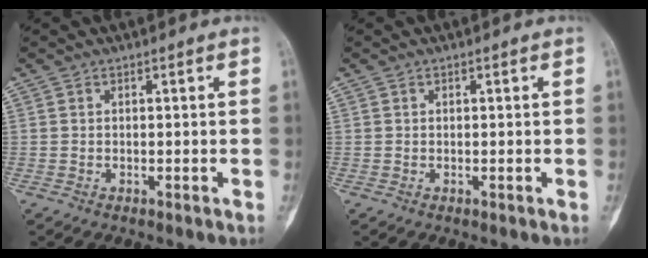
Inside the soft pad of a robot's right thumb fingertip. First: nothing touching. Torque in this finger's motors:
{"motor_torque": [-0.15, -0.09, -0.29, 0.21, -0.14]}